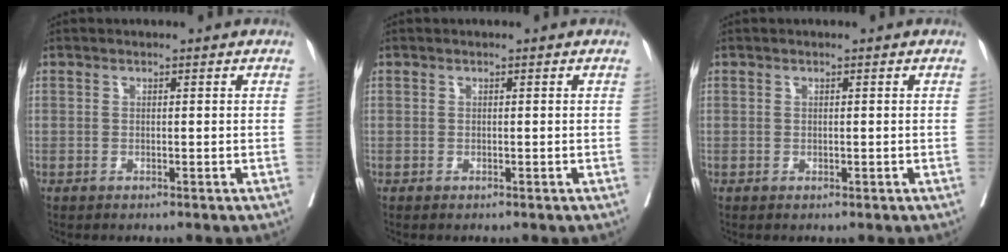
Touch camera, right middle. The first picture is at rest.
{"total": 0.0}
{"total": 0.0}